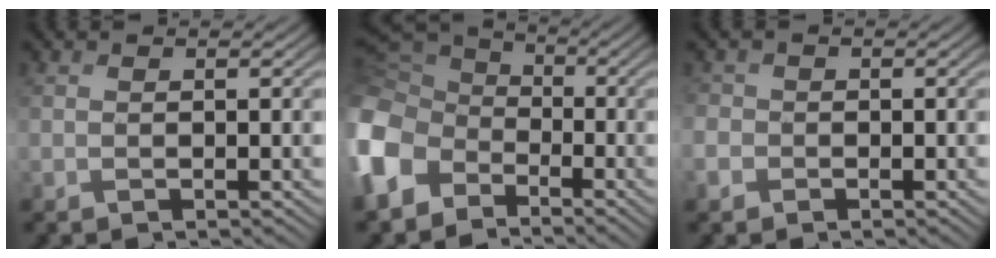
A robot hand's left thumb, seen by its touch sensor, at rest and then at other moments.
{"total": 12.9, "force": [-5.1, 9.5, 7.0], "torque": [-0.231, -0.034, -0.109]}
{"total": 2.3, "force": [-0.9, 2.1, 0.4], "torque": [-0.018, -0.004, -0.022]}